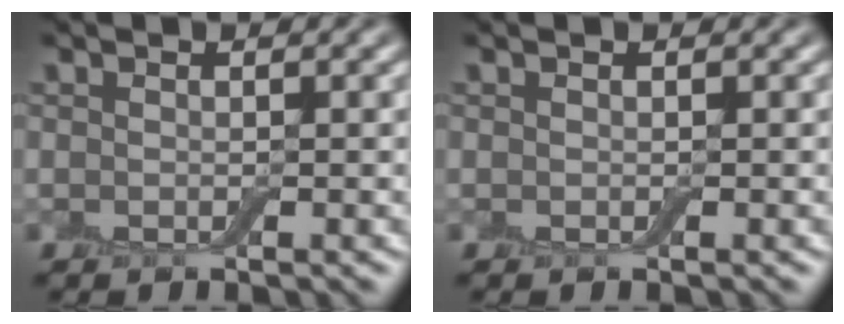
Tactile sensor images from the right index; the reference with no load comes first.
{"total": 0.0}